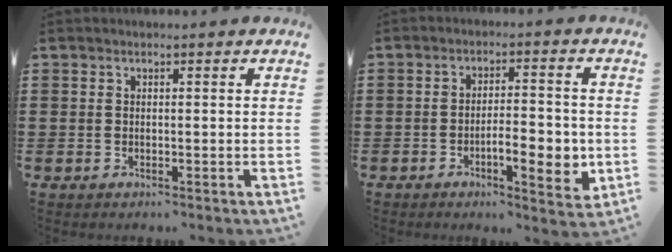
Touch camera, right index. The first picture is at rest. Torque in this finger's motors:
{"motor_torque": [0.28, -0.19, 0.42, 0.11]}